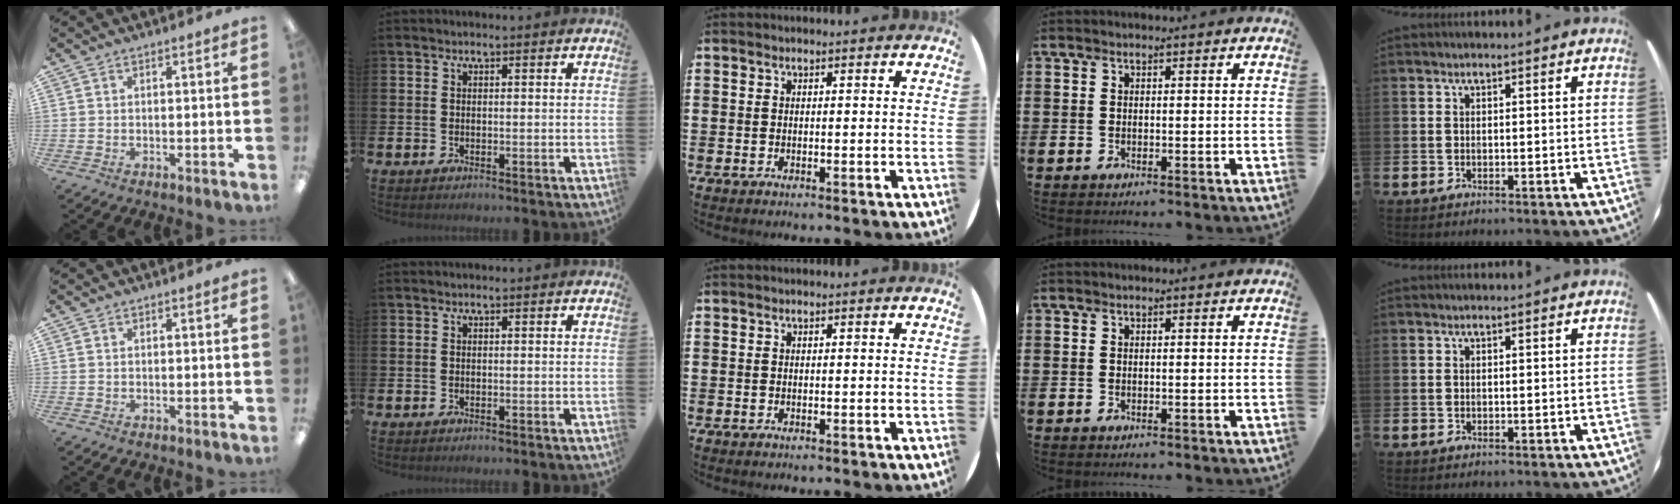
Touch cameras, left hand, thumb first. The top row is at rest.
{}